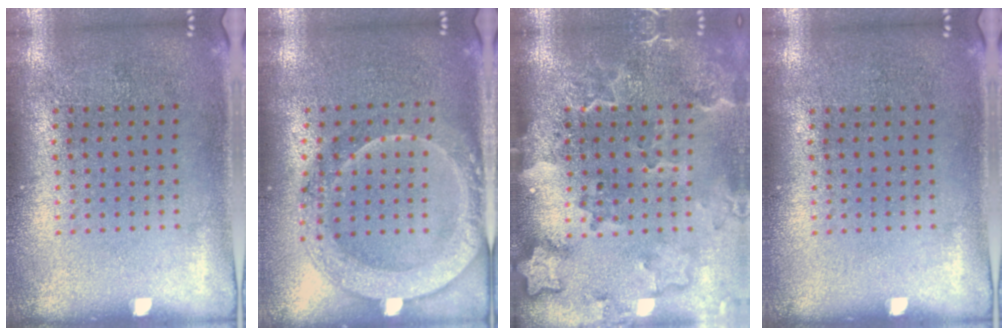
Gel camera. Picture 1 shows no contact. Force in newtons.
{"total": 1.9, "press": 1.8, "slide": 0.6}
{"total": 2.9, "press": 2.2, "slide": 1.8}
{"total": 0.0}